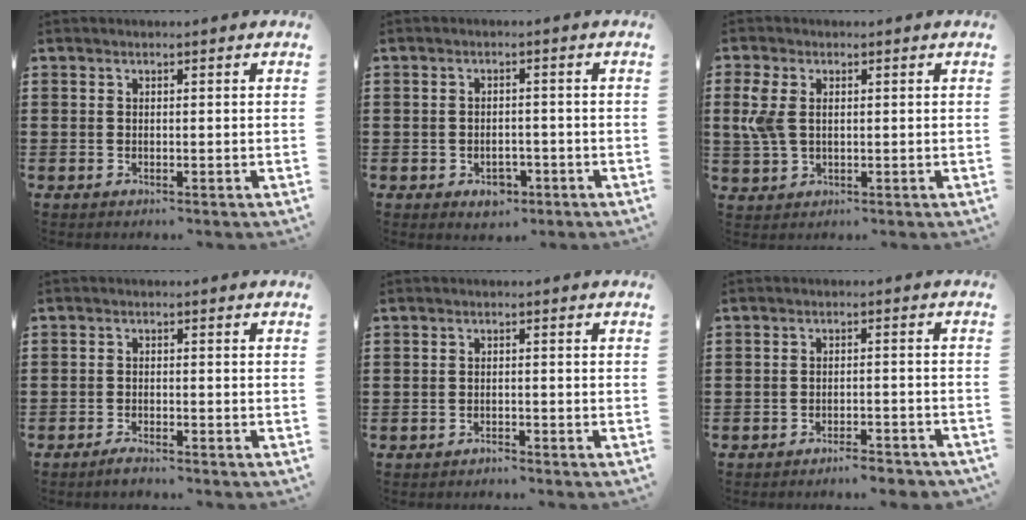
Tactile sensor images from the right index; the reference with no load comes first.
{"total": 2.9, "force": [-1.6, 1.8, 1.6], "torque": [-0.032, -0.001, -0.030]}
{"total": 4.7, "force": [1.0, 2.8, 3.7], "torque": [-0.100, 0.001, 0.011]}
{"total": 1.5, "force": [-1.5, 0.1, 0.4], "torque": [-0.009, 0.001, -0.028]}
{"total": 1.0, "force": [-0.9, 0.1, -0.2], "torque": [0.002, 0.003, -0.020]}
{"total": 2.8, "force": [-2.8, 0.0, 0.6], "torque": [-0.011, 0.001, -0.057]}